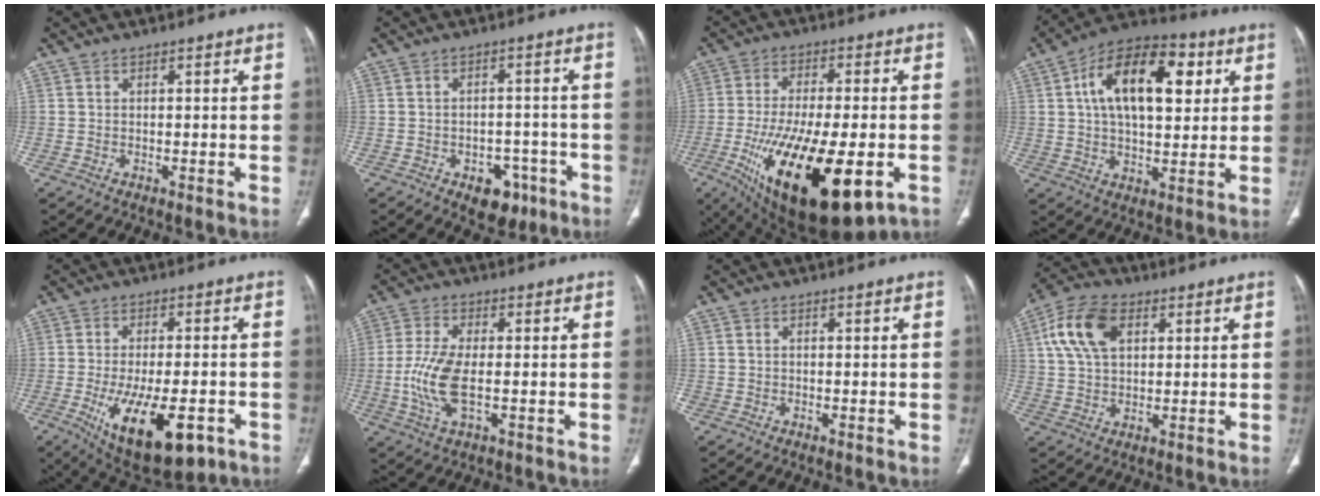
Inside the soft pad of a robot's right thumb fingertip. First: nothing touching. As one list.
[{"total": 7.2, "force": [-3.9, 4.8, 3.8], "torque": [-0.019, 0.029, -0.046]}, {"total": 25.1, "force": [-8.4, 9.6, 21.6], "torque": [-0.382, -0.023, -0.116]}, {"total": 18.6, "force": [5.2, 9.9, 14.9], "torque": [-0.213, 0.011, 0.079]}, {"total": 17.5, "force": [-7.3, 7.4, 14.0], "torque": [-0.226, 0.001, -0.092]}, {"total": 8.8, "force": [-1.2, 3.6, 8.0], "torque": [-0.188, -0.002, -0.024]}, {"total": 0.0}, {"total": 11.2, "force": [3.7, 6.8, 8.0], "torque": [-0.151, 0.009, 0.066]}]